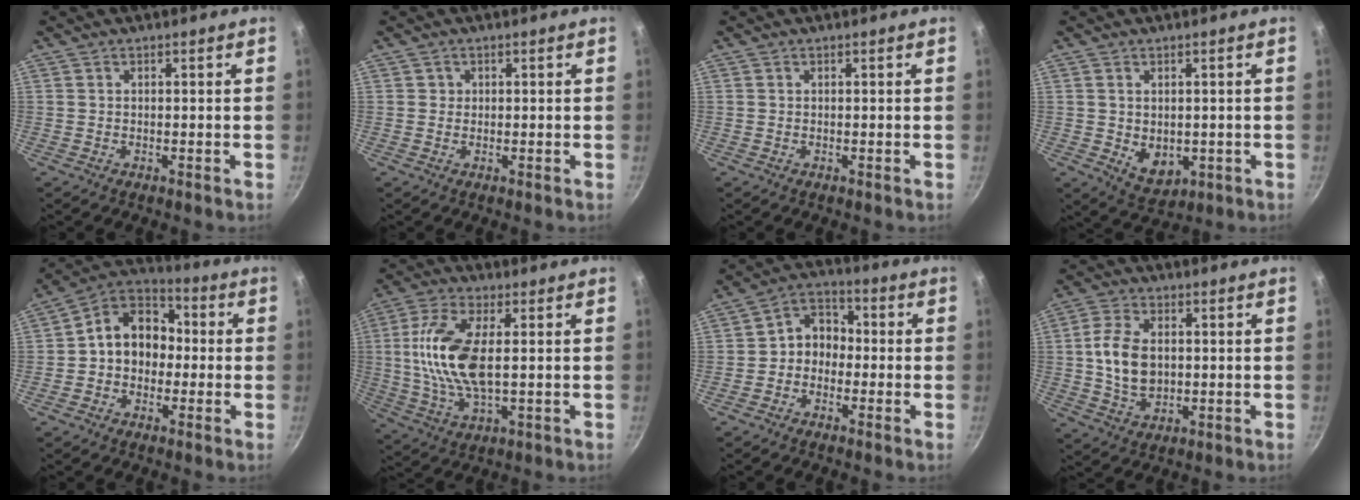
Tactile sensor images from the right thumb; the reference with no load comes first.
{"total": 1.0, "force": [0.2, 1.0, 0.1], "torque": [0.007, 0.003, 0.001]}
{"total": 0.0}
{"total": 5.9, "force": [-0.3, 4.4, 4.0], "torque": [-0.047, -0.014, 0.008]}
{"total": 12.1, "force": [-0.3, 9.7, 7.3], "torque": [-0.073, 0.043, -0.029]}
{"total": 13.9, "force": [1.3, 6.0, 12.5], "torque": [-0.255, 0.003, 0.022]}
{"total": 6.7, "force": [-1.2, 5.6, 3.7], "torque": [-0.024, 0.032, -0.038]}
{"total": 9.6, "force": [0.6, 6.3, 7.2], "torque": [-0.129, 0.003, 0.013]}